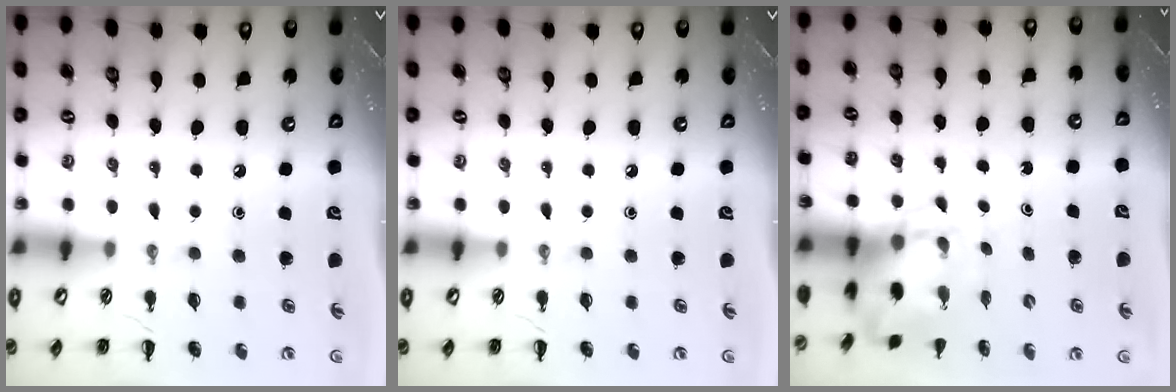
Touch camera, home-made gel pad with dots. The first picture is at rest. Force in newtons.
{"total": 0.0}
{"total": 4.3, "press": 4.3, "slide": 0.6}